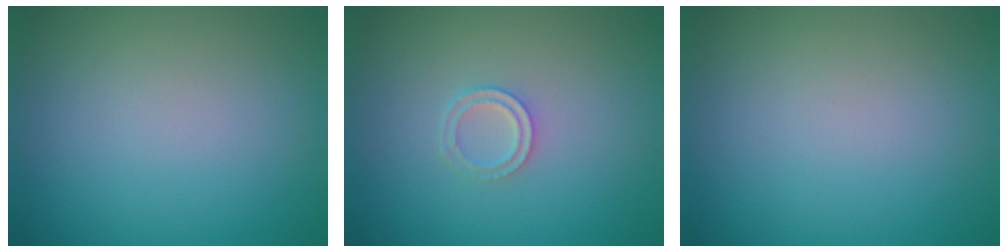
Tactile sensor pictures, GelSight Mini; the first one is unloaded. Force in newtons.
{"total": 1.4, "press": 1.4, "slide": 0.3}
{"total": 0.0}